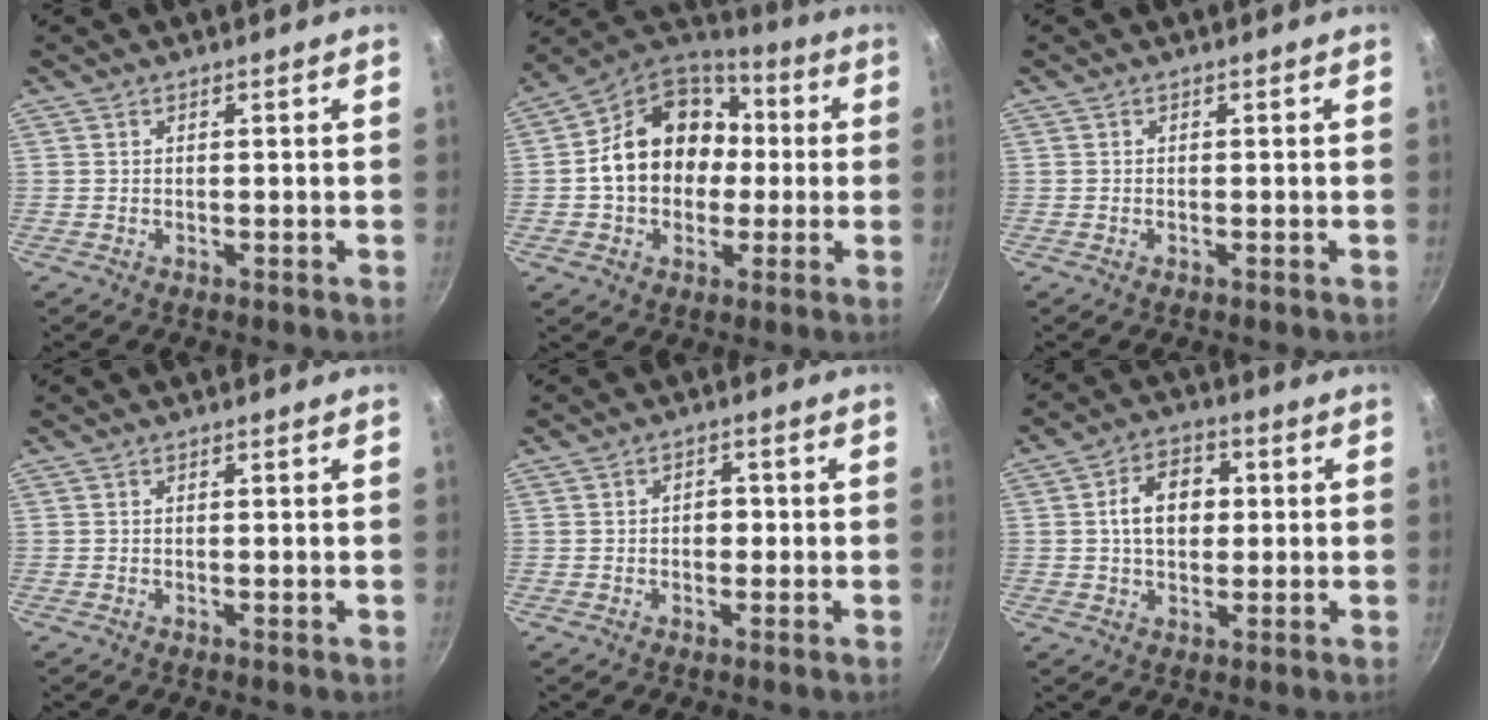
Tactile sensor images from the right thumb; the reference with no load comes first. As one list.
[{"total": 18.4, "force": [0.3, 14.7, 11.0], "torque": [-0.152, 0.044, -0.004]}, {"total": 0.0}, {"total": 0.0}, {"total": 2.7, "force": [-0.2, 2.1, 1.7], "torque": [-0.010, 0.009, -0.006]}, {"total": 9.0, "force": [1.0, 6.4, 6.3], "torque": [-0.075, 0.015, 0.007]}]